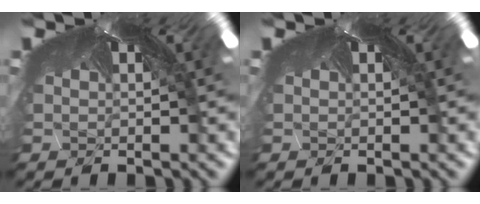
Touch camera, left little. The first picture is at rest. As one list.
[{"total": 0.0}]